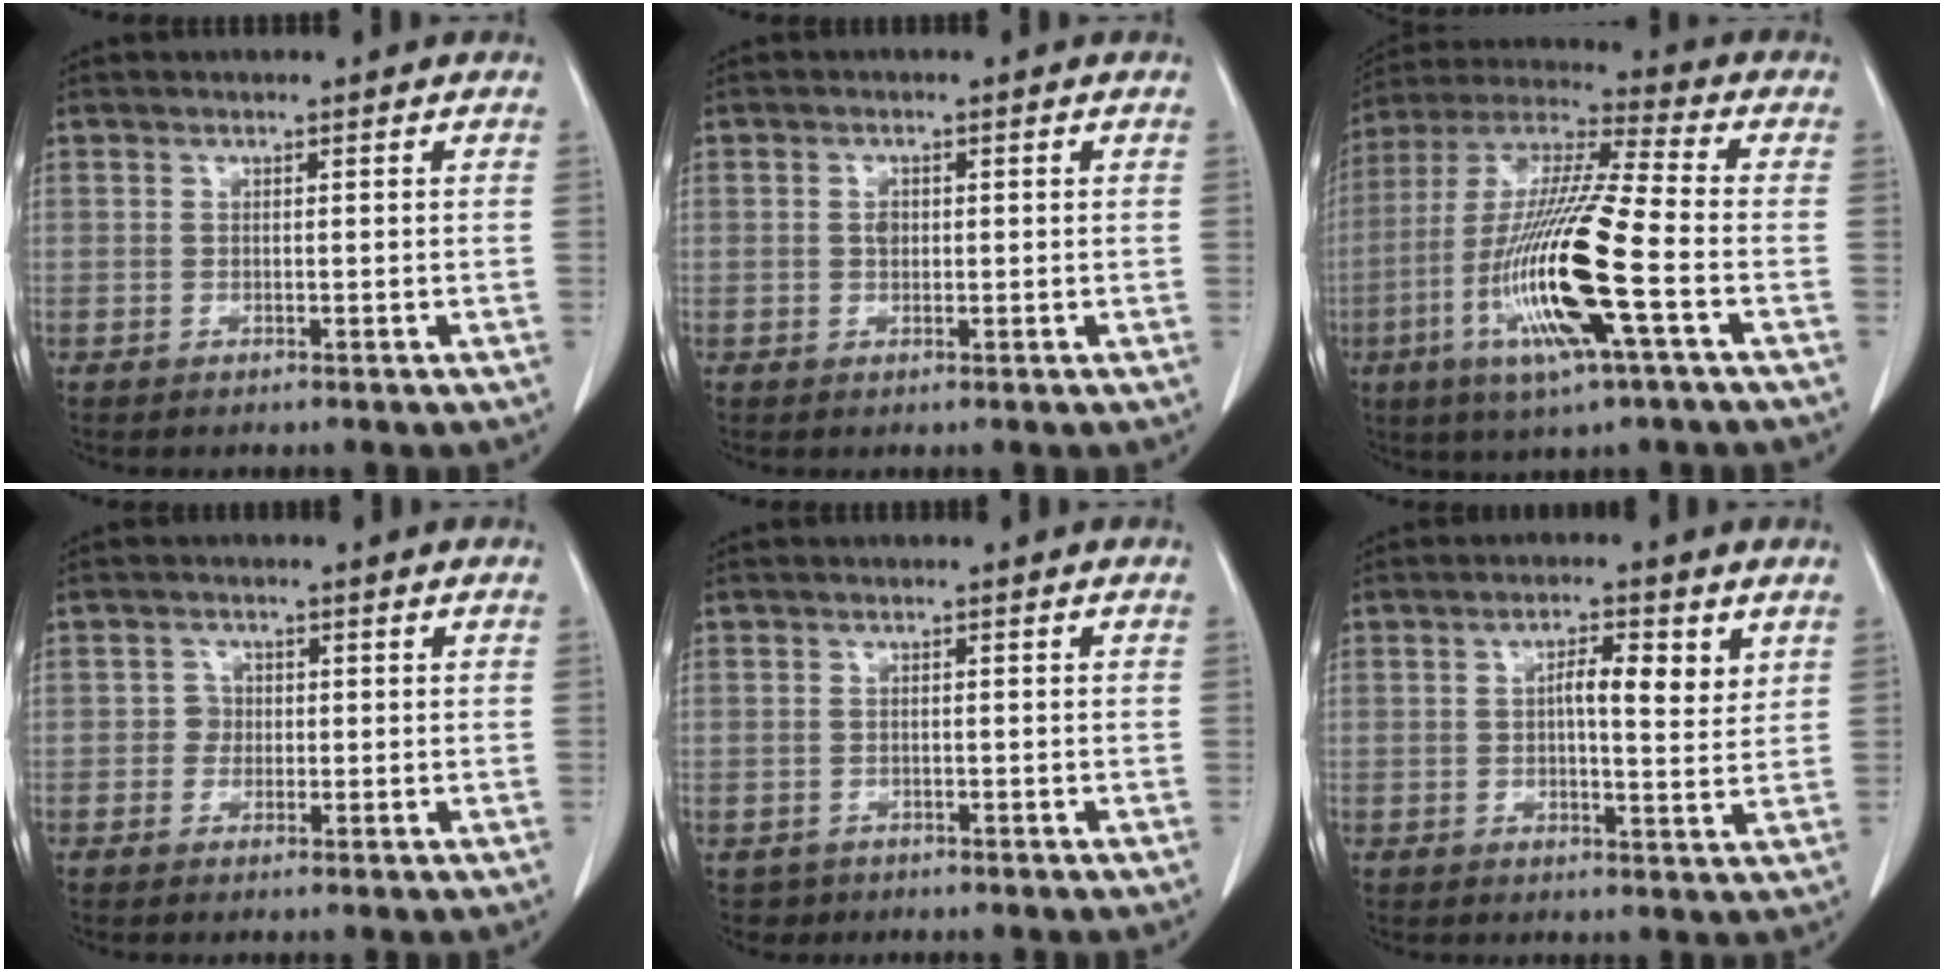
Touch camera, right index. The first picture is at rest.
{"total": 1.5, "force": [0.2, 1.0, 1.0], "torque": [-0.016, 0.004, 0.006]}
{"total": 18.5, "force": [-5.5, 0.8, 17.6], "torque": [-0.365, -0.020, -0.107]}
{"total": 1.6, "force": [-0.1, 1.5, 0.3], "torque": [0.006, 0.009, -0.005]}
{"total": 2.1, "force": [-1.1, 1.8, -0.2], "torque": [-0.002, 0.008, -0.016]}
{"total": 5.7, "force": [2.0, 1.6, 5.1], "torque": [-0.083, 0.003, 0.027]}